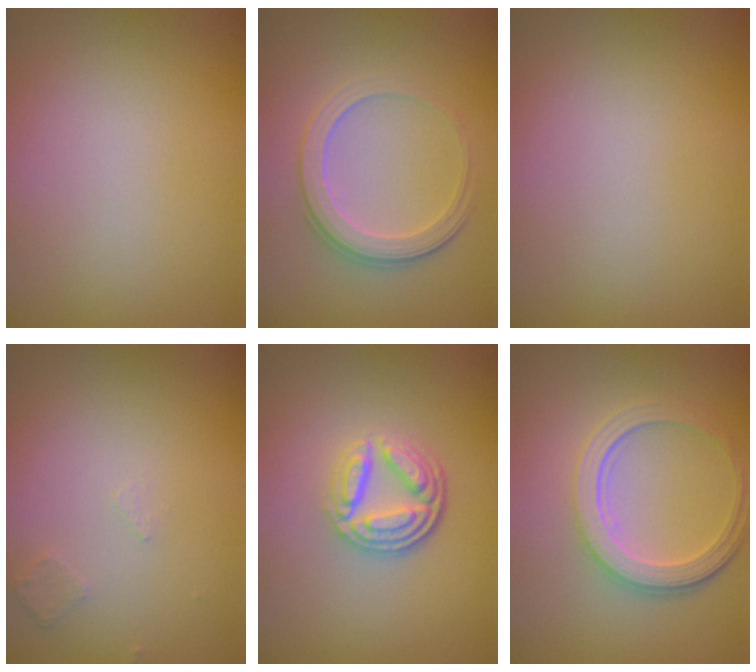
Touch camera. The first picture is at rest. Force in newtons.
{"total": 3.3, "press": 2.9, "slide": 1.6}
{"total": 0.0}
{"total": 0.6, "press": 0.5, "slide": 0.4}
{"total": 4.5, "press": 3.4, "slide": 2.9}
{"total": 5.1, "press": 3.8, "slide": 3.3}